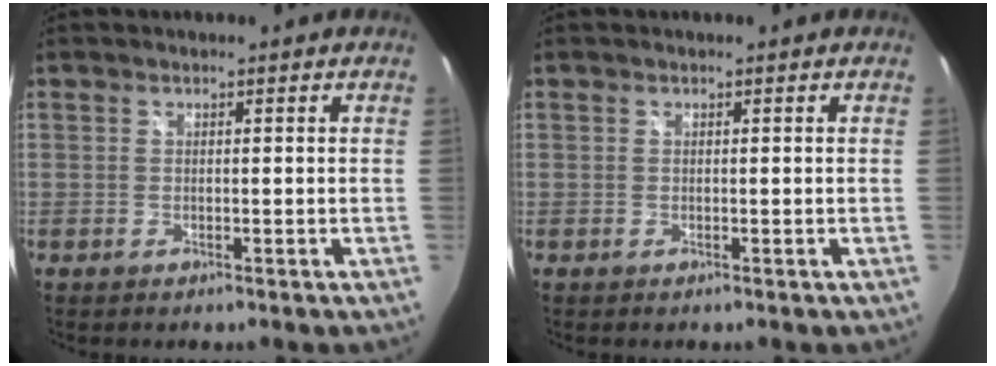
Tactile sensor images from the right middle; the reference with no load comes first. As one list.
[{"total": 0.0}]